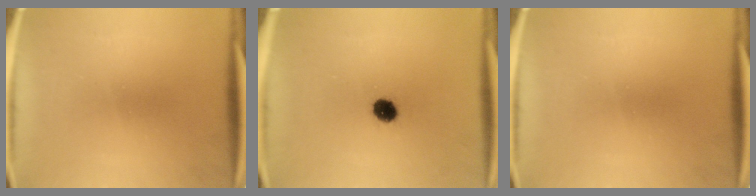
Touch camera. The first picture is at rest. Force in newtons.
{"total": 4.7}
{"total": 0.0}